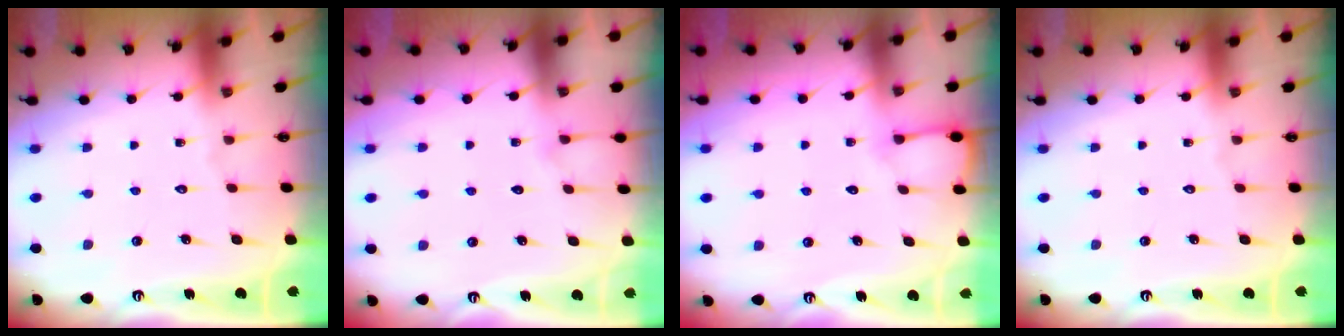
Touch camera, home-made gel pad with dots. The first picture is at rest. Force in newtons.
{"total": 5.8, "press": 5.8, "slide": 0.6}
{"total": 4.5, "press": 4.5, "slide": 0.6}
{"total": 0.0}